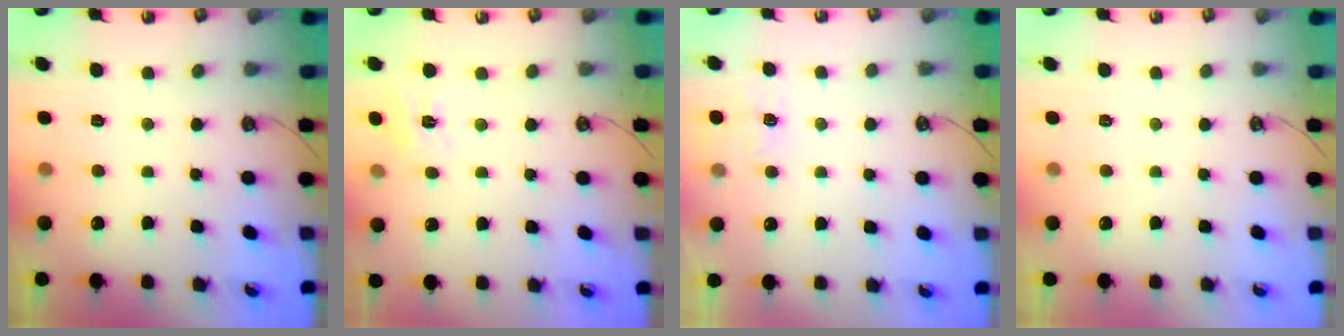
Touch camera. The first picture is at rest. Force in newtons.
{"total": 7.8, "press": 7.8, "slide": 0.7}
{"total": 4.7, "press": 4.6, "slide": 0.6}
{"total": 0.0}